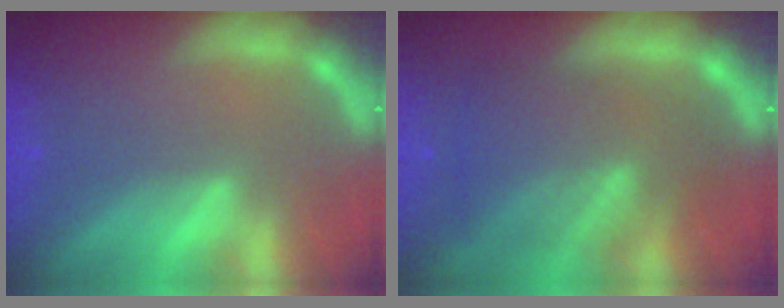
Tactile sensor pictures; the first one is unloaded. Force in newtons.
{"total": 8.7}